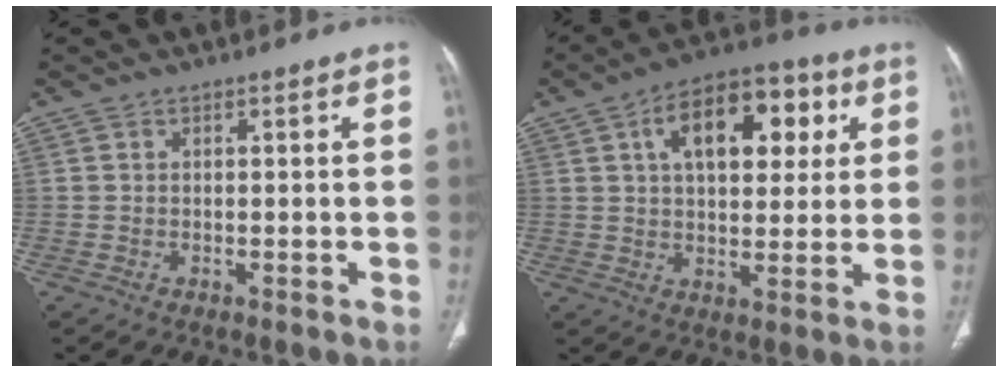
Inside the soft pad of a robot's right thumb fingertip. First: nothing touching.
{"total": 15.9, "force": [5.4, 8.8, 12.2], "torque": [-0.146, 0.008, 0.079]}